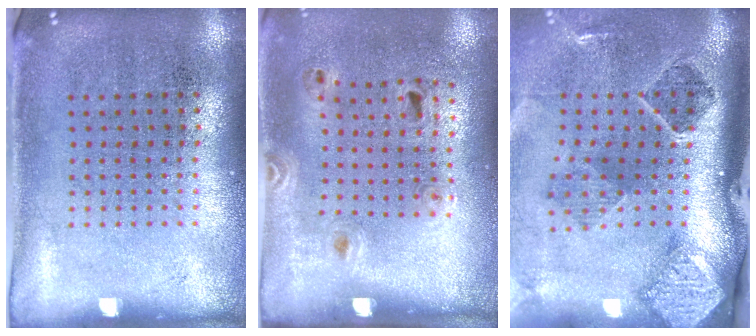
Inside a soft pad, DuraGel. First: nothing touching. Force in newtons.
{"total": 1.3, "press": 0.8, "slide": 1.1}
{"total": 2.9, "press": 1.8, "slide": 2.2}